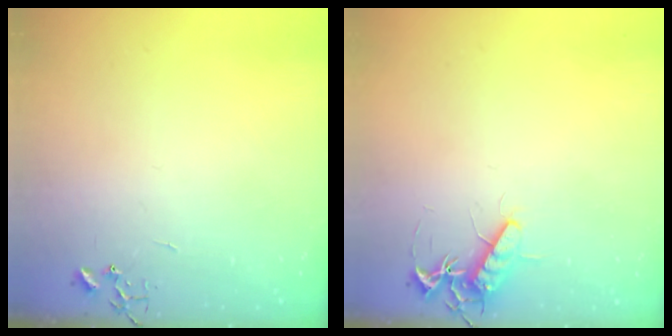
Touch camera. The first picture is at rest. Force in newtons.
{"total": 10.8, "press": 10.8, "slide": 0.4}